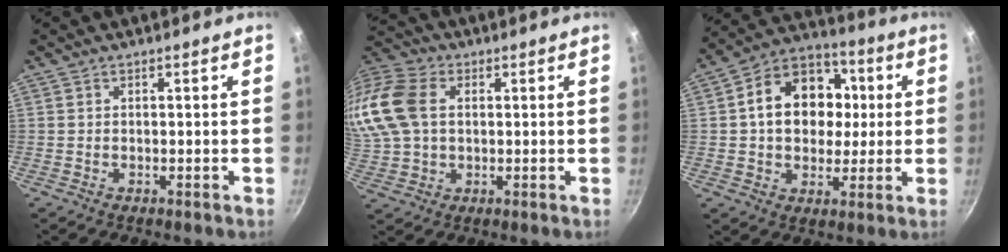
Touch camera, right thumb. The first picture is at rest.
{"total": 19.6, "force": [3.6, 14.4, 12.7], "torque": [-0.305, 0.031, 0.062]}
{"total": 16.6, "force": [2.1, 12.8, 10.4], "torque": [-0.136, 0.024, 0.021]}